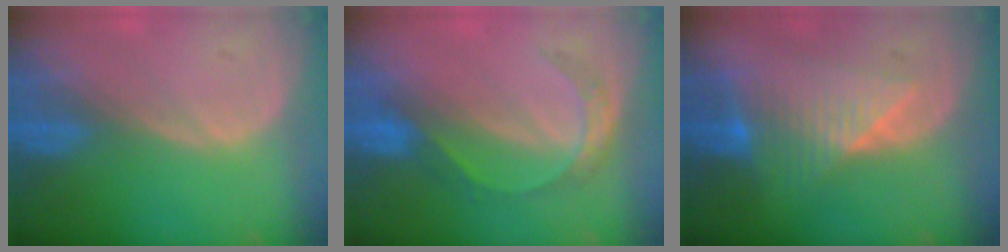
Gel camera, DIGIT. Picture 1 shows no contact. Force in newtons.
{"total": 4.5, "press": 4.5, "slide": 0.2}
{"total": 7.8, "press": 7.1, "slide": 3.0}